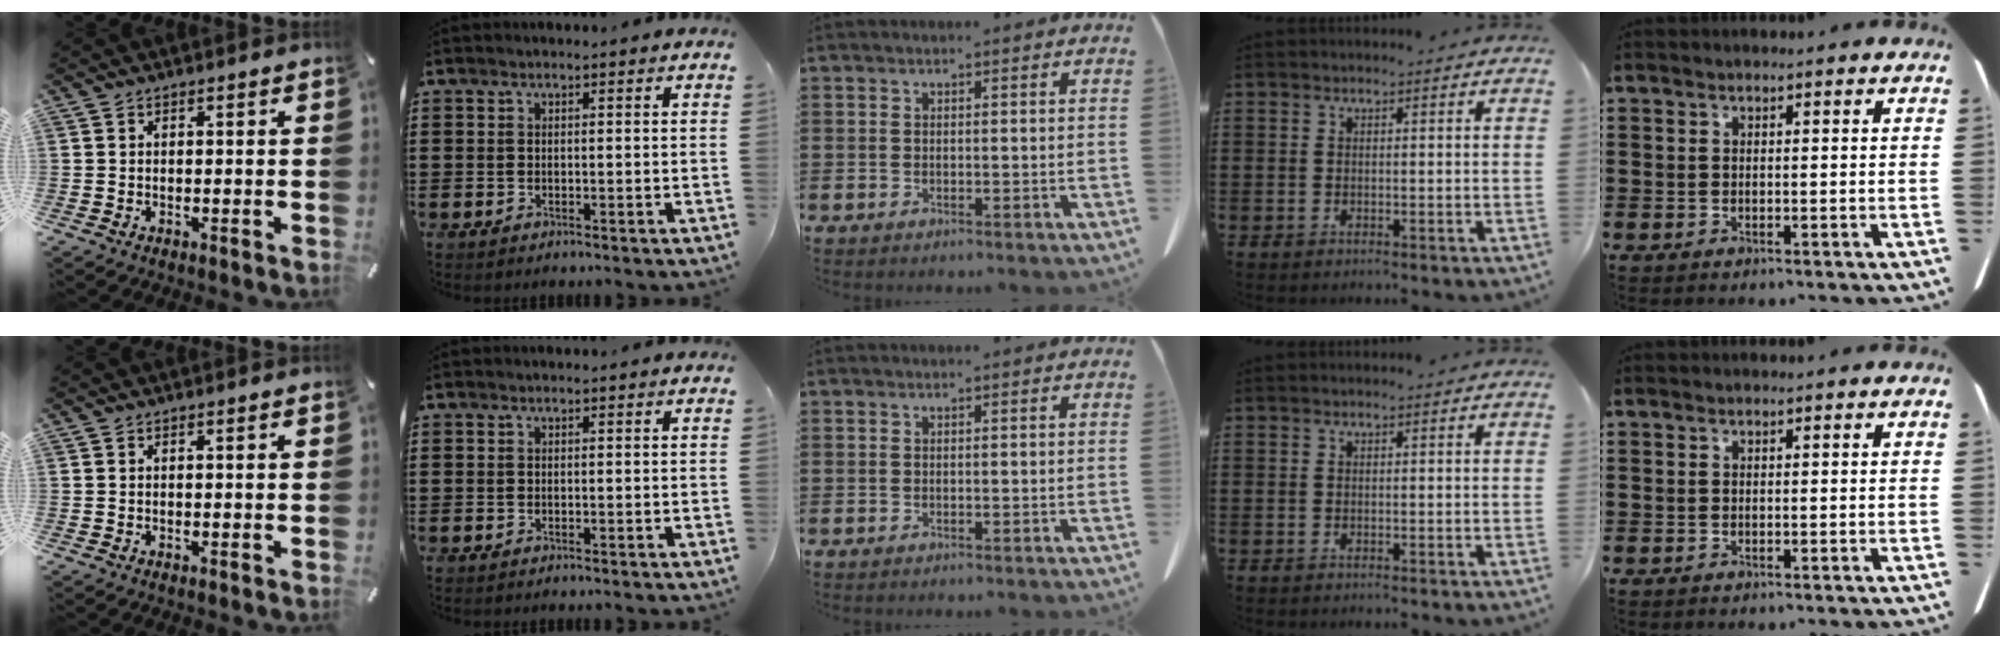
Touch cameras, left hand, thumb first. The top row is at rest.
{}